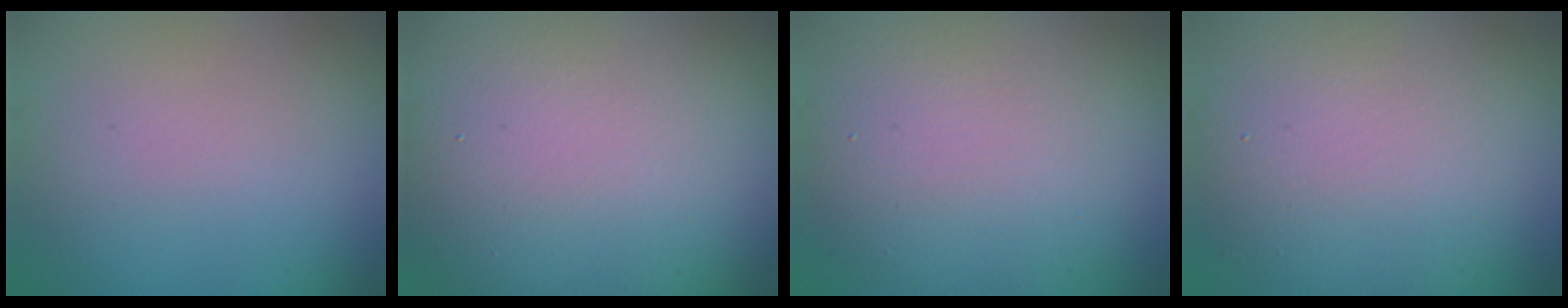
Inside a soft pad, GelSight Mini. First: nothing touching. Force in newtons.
{"total": 17.8, "press": 17.7, "slide": 1.1}
{"total": 9.8, "press": 9.8, "slide": 0.6}
{"total": 10.4, "press": 10.3, "slide": 0.9}